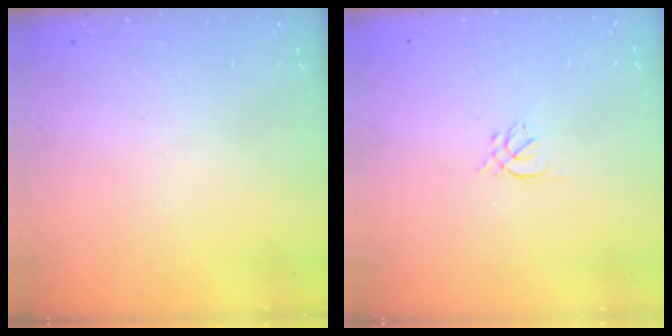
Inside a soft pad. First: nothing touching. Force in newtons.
{"total": 1.6, "press": 1.5, "slide": 0.6}